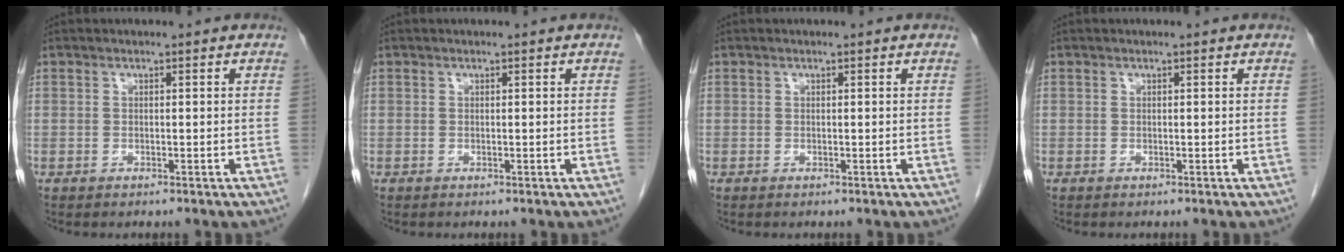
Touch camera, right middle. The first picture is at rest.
{"total": 0.0}
{"total": 0.0}
{"total": 0.0}